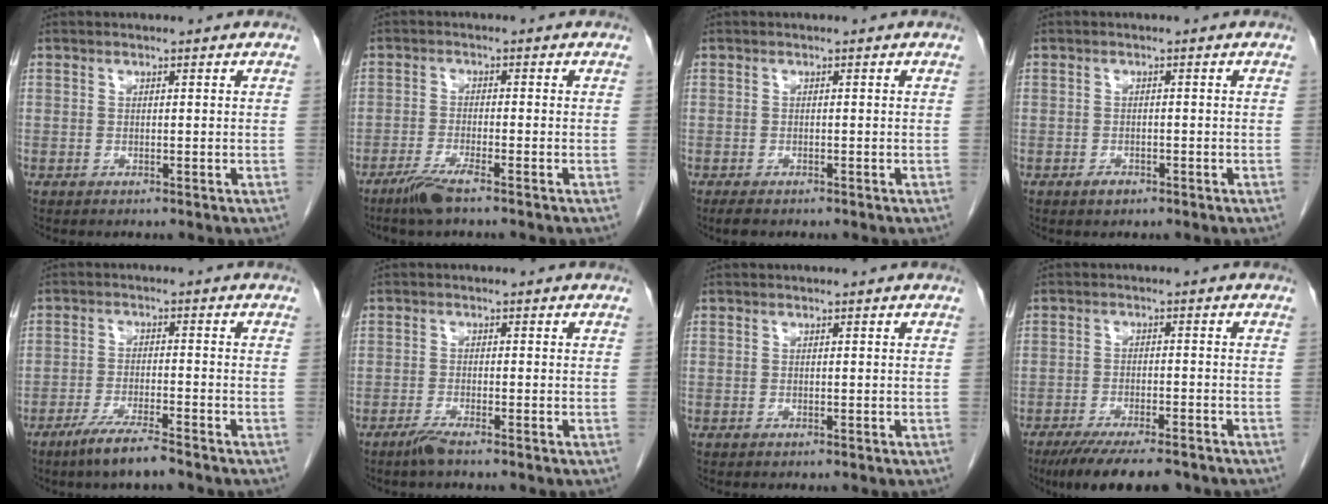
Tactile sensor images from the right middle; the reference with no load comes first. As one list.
[{"total": 3.9, "force": [-2.8, -0.1, 2.7], "torque": [-0.061, -0.009, -0.058]}, {"total": 1.9, "force": [-1.4, 0.7, 1.0], "torque": [-0.021, -0.004, -0.019]}, {"total": 1.4, "force": [-0.9, 0.8, 0.7], "torque": [-0.011, 0.002, -0.009]}, {"total": 5.7, "force": [-4.3, 0.2, 3.8], "torque": [-0.074, -0.012, -0.079]}, {"total": 2.1, "force": [-1.7, -0.3, 1.3], "torque": [-0.034, -0.005, -0.036]}, {"total": 0.0}, {"total": 11.5, "force": [-9.2, 2.4, 6.5], "torque": [-0.094, -0.016, -0.138]}]